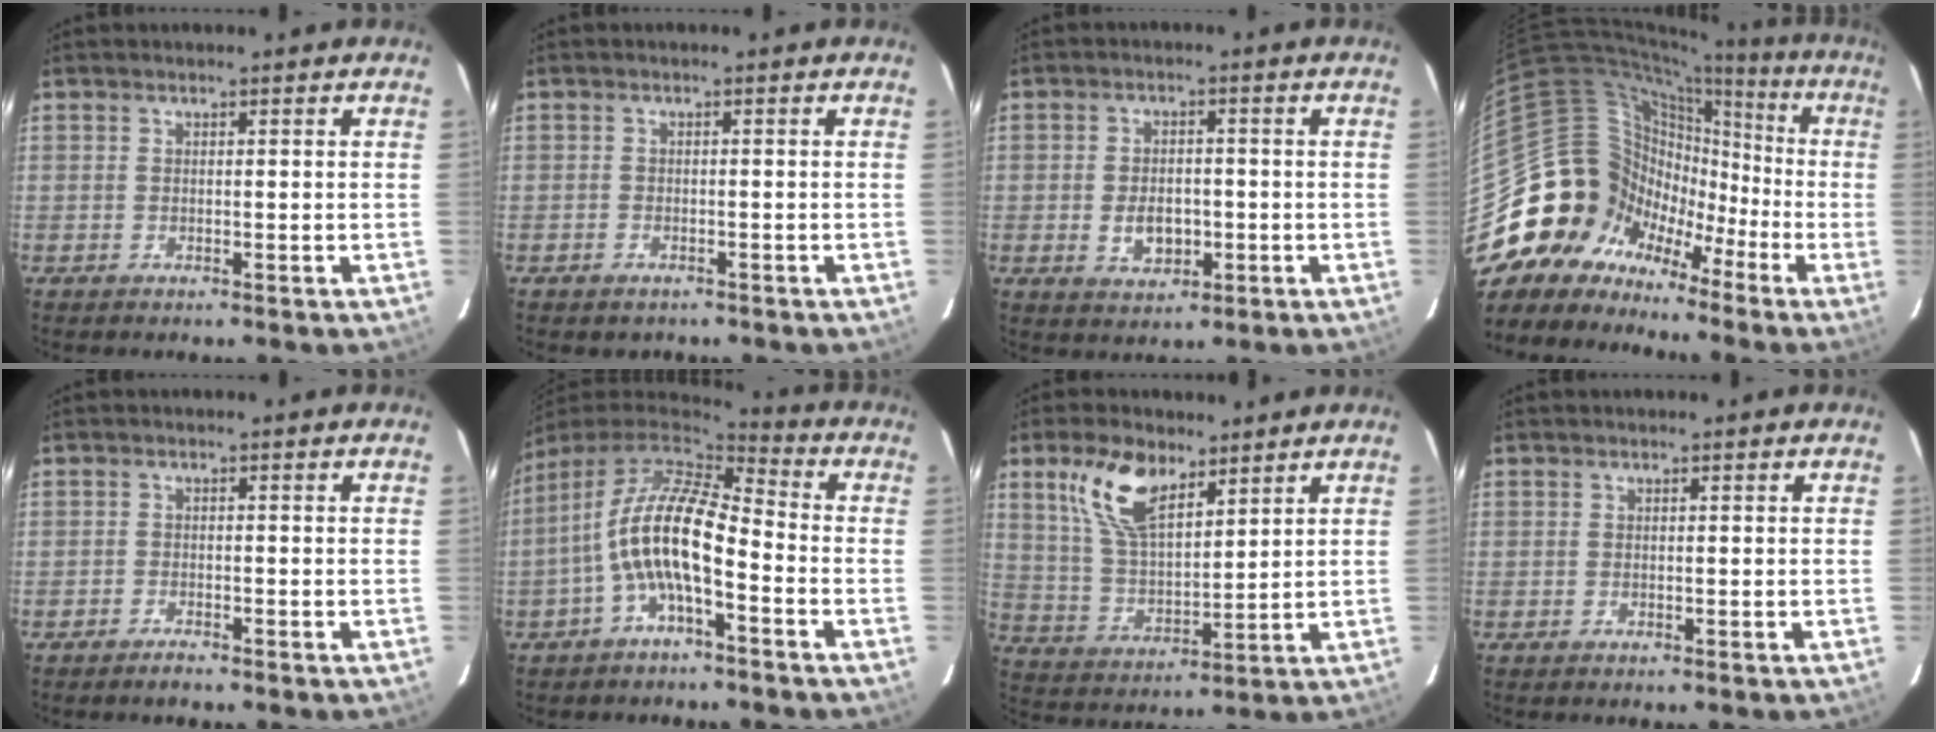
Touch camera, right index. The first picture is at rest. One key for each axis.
{"total": 1.8, "fx": -1.1, "fy": 1.3, "fz": 0.4, "tx": -0.012, "ty": 0.001, "tz": -0.014}
{"total": 5.7, "fx": -1.3, "fy": 3.9, "fz": 4.0, "tx": -0.076, "ty": -0.002, "tz": -0.014}
{"total": 17.5, "fx": -7.9, "fy": 15.1, "fz": 4.2, "tx": -0.099, "ty": 0.059, "tz": -0.142}
{"total": 1.6, "fx": -1.5, "fy": 0.3, "fz": 0.5, "tx": -0.020, "ty": -0.001, "tz": -0.030}
{"total": 12.3, "fx": -3.6, "fy": 3.9, "fz": 11.1, "tx": -0.219, "ty": 0.007, "tz": -0.069}
{"total": 12.0, "fx": 7.1, "fy": 5.6, "fz": 7.9, "tx": -0.158, "ty": 0.015, "tz": 0.148}
{"total": 0.0}